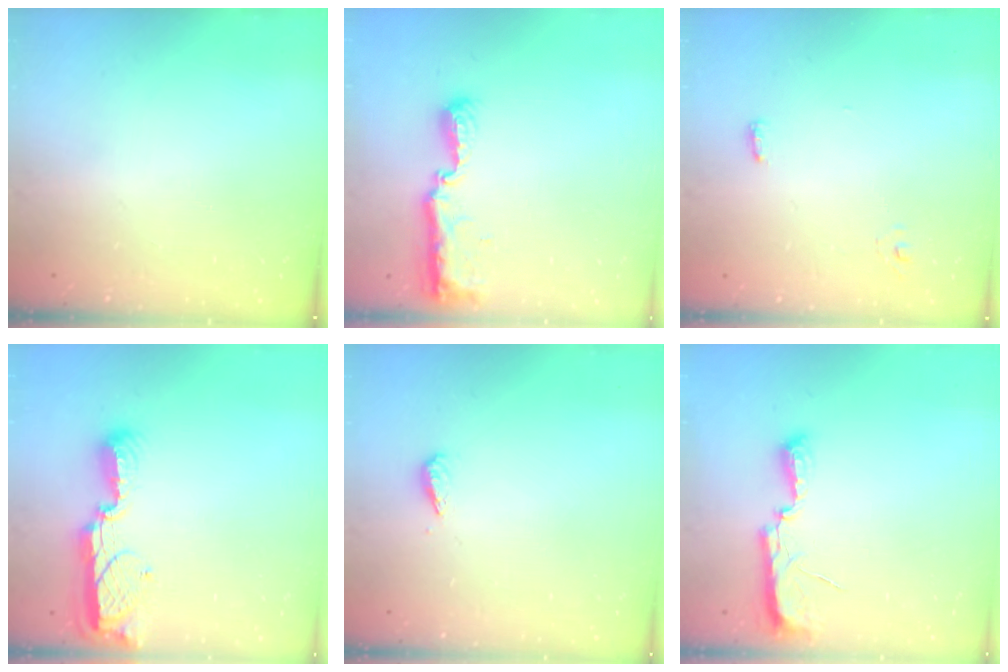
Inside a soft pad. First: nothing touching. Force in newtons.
{"total": 8.8, "press": 8.8, "slide": 0.9}
{"total": 4.1, "press": 3.5, "slide": 2.2}
{"total": 9.9, "press": 9.7, "slide": 2.0}
{"total": 2.7, "press": 2.7, "slide": 0.6}
{"total": 7.7, "press": 7.6, "slide": 1.0}